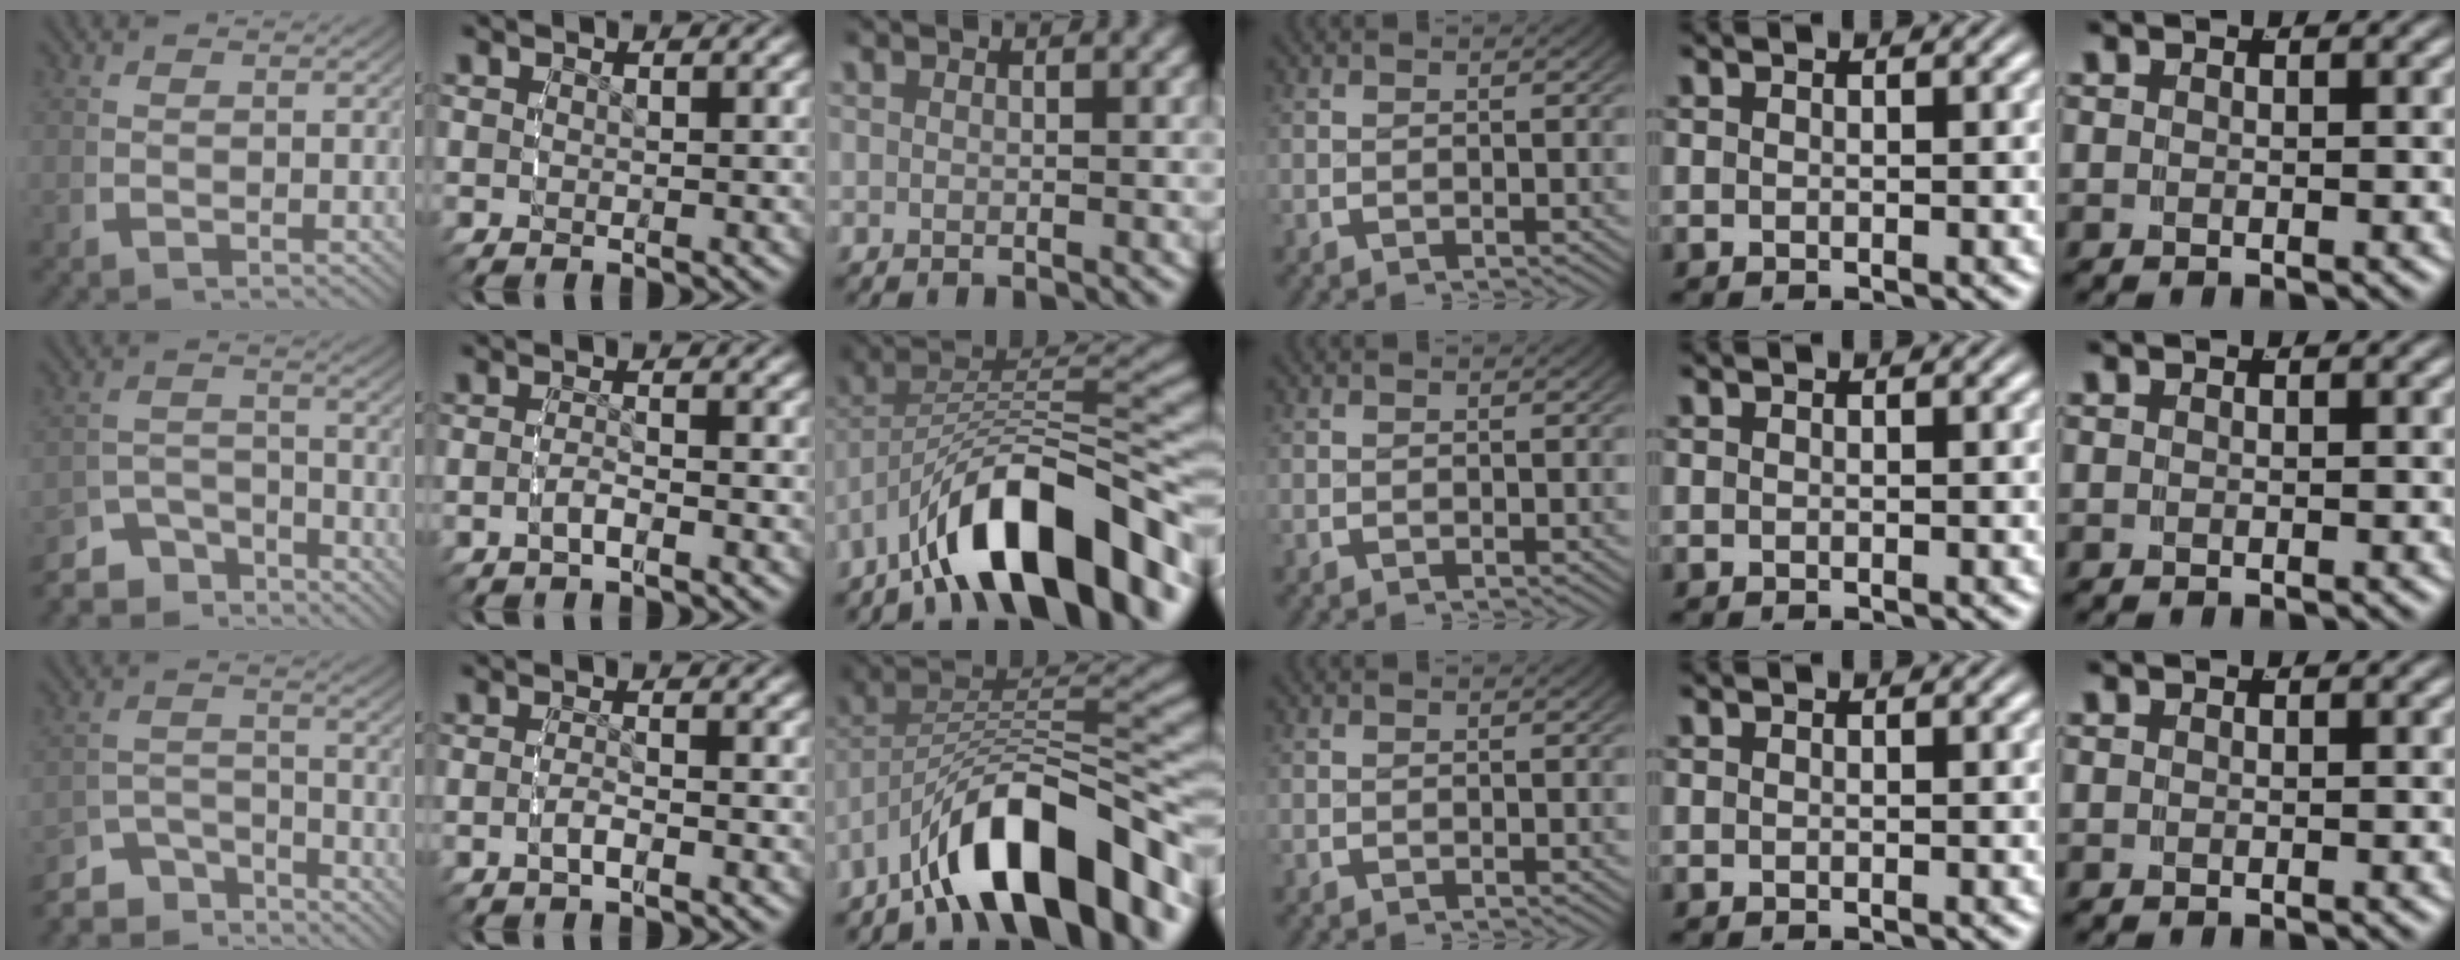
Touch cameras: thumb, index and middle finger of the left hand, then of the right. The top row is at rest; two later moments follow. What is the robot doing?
{"motion": "grasp_and_lifting", "object": "small bumper sticker"}